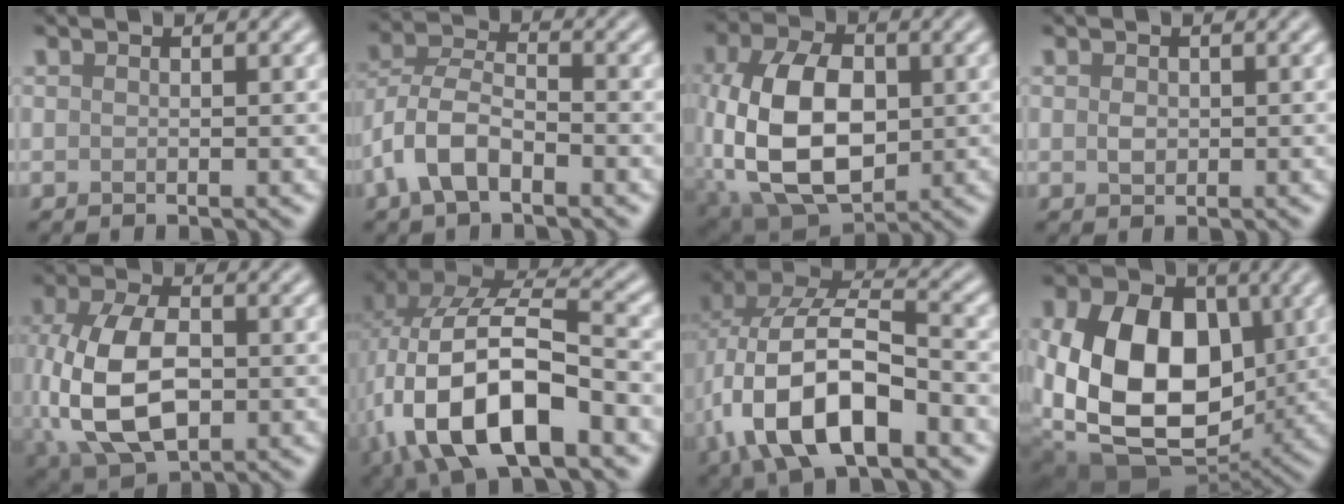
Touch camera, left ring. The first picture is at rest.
{"total": 5.8, "force": [-2.6, 2.9, 4.3], "torque": [-0.085, 0.006, -0.061]}
{"total": 12.1, "force": [-1.0, 7.5, 9.5], "torque": [-0.203, -0.002, -0.023]}
{"total": 1.2, "force": [0.1, 0.9, 0.8], "torque": [-0.016, -0.002, 0.001]}
{"total": 11.0, "force": [-1.3, 6.8, 8.6], "torque": [-0.202, -0.014, -0.019]}
{"total": 13.8, "force": [-3.4, 6.6, 11.6], "torque": [-0.223, -0.001, -0.062]}
{"total": 12.4, "force": [-3.7, 6.3, 10.0], "torque": [-0.202, 0.001, -0.073]}
{"total": 14.8, "force": [0.0, 10.4, 10.6], "torque": [-0.207, -0.029, 0.006]}